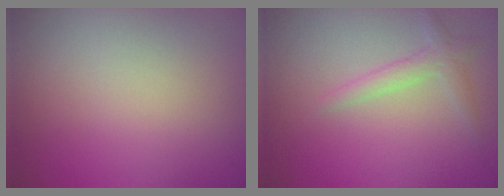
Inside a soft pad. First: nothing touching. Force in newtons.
{"total": 1.9, "press": 1.9, "slide": 0.1}